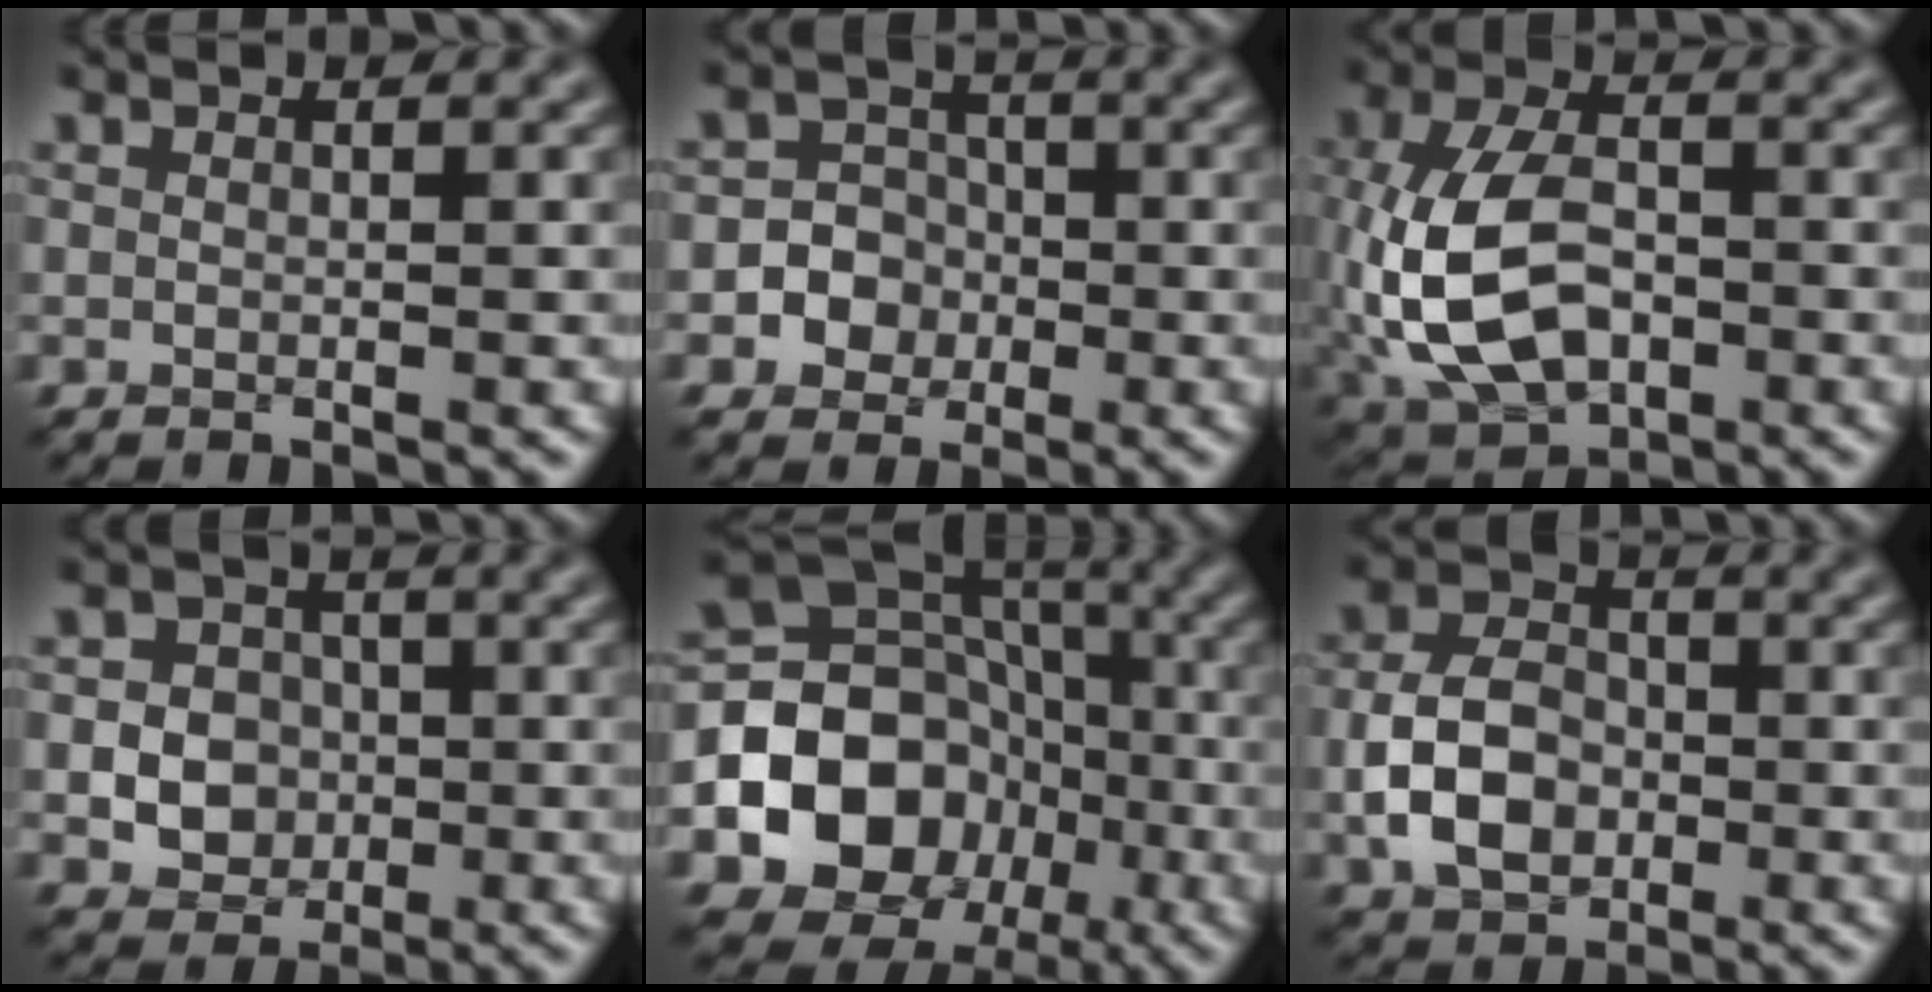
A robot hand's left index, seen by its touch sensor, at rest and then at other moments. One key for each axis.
{"total": 5.3, "fx": -1.6, "fy": 4.9, "fz": 0.9, "tx": 0.001, "ty": 0.014, "tz": -0.050}
{"total": 10.0, "fx": -2.3, "fy": 6.2, "fz": 7.6, "tx": -0.177, "ty": -0.007, "tz": -0.051}
{"total": 4.3, "fx": -0.8, "fy": 3.7, "fz": 2.0, "tx": -0.015, "ty": 0.005, "tz": -0.029}
{"total": 12.4, "fx": -3.5, "fy": 10.2, "fz": 6.1, "tx": -0.124, "ty": -0.001, "tz": -0.075}
{"total": 5.6, "fx": -1.5, "fy": 4.0, "fz": 3.7, "tx": -0.075, "ty": 0.003, "tz": -0.032}